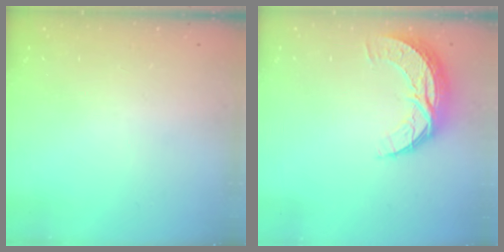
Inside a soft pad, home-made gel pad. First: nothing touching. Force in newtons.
{"total": 8.9, "press": 8.9, "slide": 0.6}